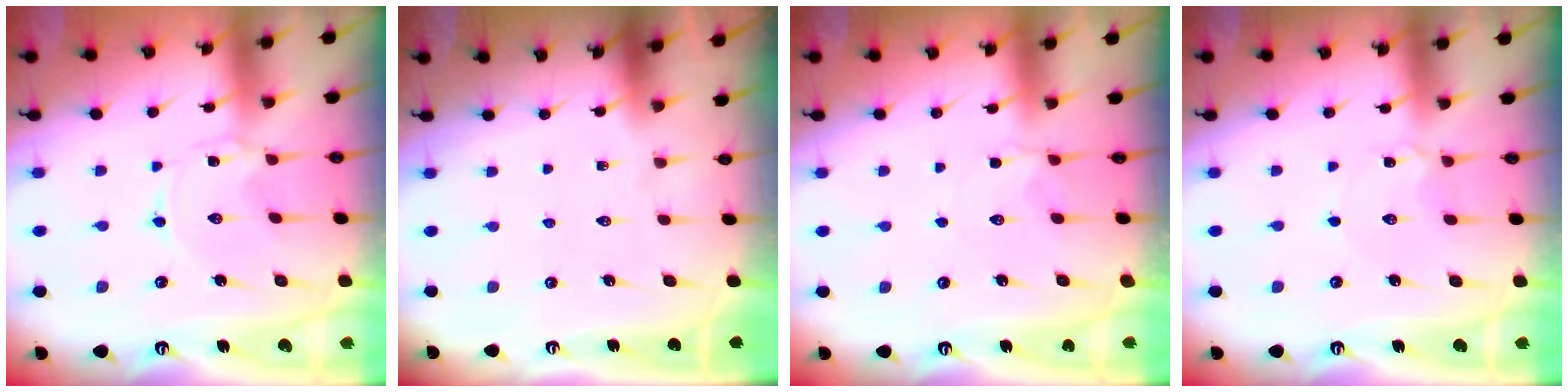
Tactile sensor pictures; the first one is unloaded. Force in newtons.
{"total": 0.0}
{"total": 2.2, "press": 2.1, "slide": 0.7}
{"total": 3.1, "press": 3.1, "slide": 0.3}